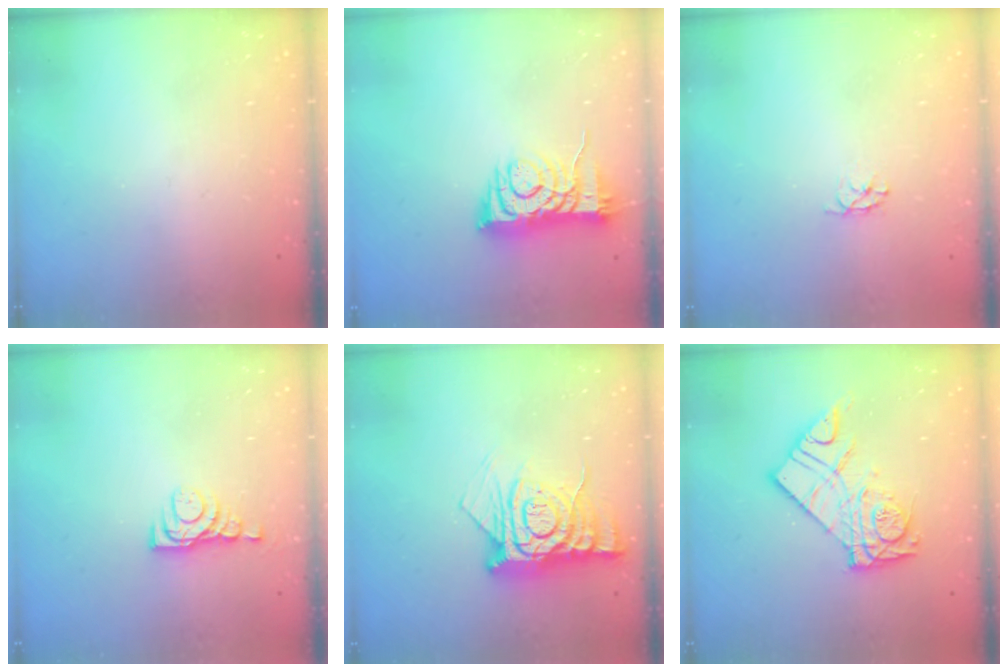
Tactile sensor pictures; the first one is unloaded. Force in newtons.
{"total": 7.6, "press": 7.5, "slide": 1.2}
{"total": 2.9, "press": 2.9, "slide": 0.3}
{"total": 5.0, "press": 4.9, "slide": 0.7}
{"total": 12.8, "press": 12.8, "slide": 1.0}
{"total": 14.8, "press": 14.7, "slide": 1.6}